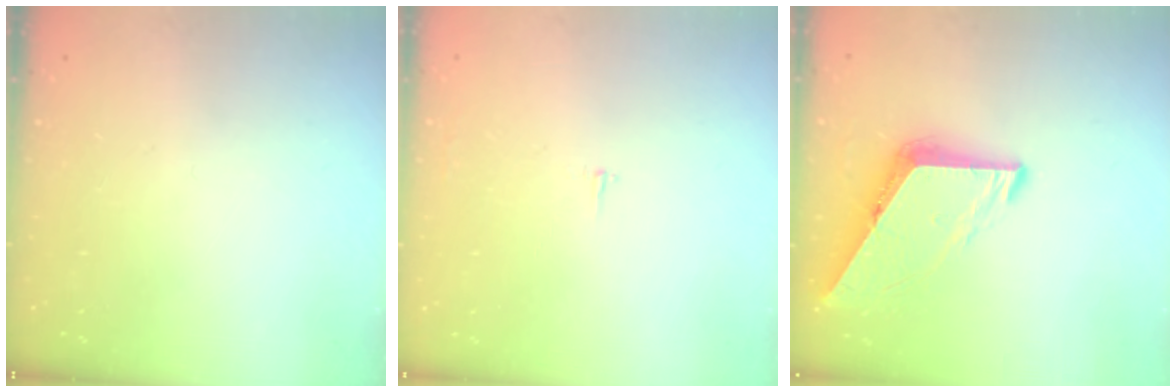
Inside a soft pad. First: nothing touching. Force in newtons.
{"total": 1.8, "press": 1.8, "slide": 0.1}
{"total": 7.8, "press": 7.8, "slide": 0.6}